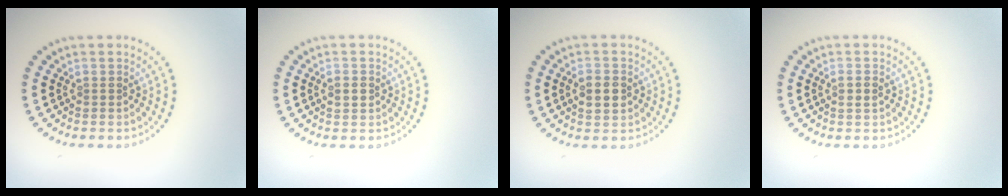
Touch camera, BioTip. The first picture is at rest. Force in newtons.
{"total": 1.2, "press": 1.2, "slide": 0.0}
{"total": 2.6, "press": 2.6, "slide": 0.1}
{"total": 1.1, "press": 1.0, "slide": 0.4}